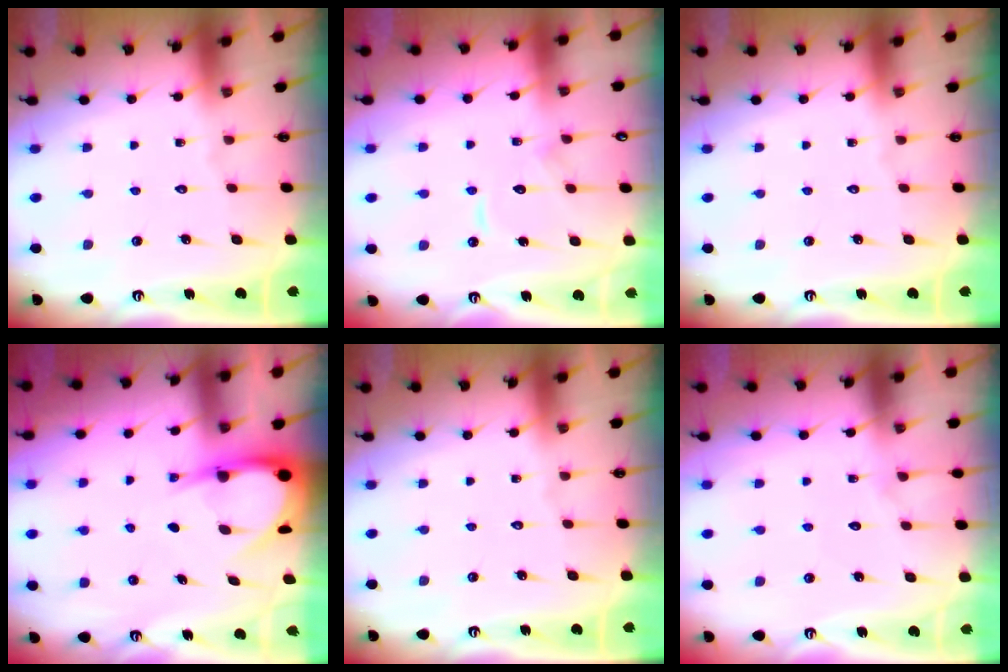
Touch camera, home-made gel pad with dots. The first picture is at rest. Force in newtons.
{"total": 8.3, "press": 8.3, "slide": 0.6}
{"total": 0.0}
{"total": 6.7, "press": 6.6, "slide": 0.8}
{"total": 0.0}
{"total": 5.2, "press": 5.1, "slide": 0.5}